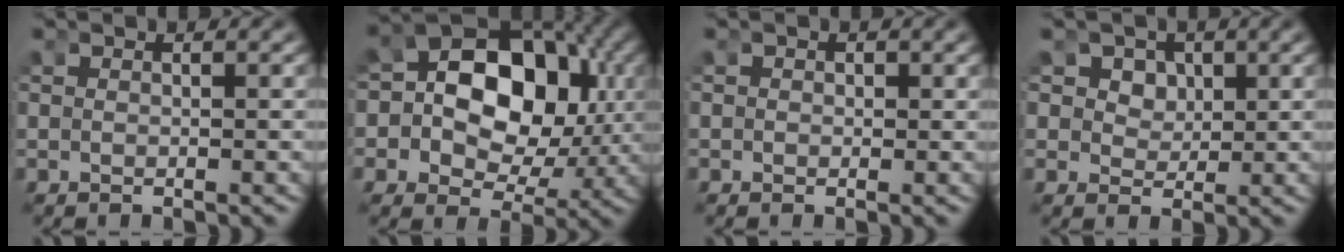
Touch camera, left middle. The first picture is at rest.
{"total": 17.4, "force": [1.1, 13.7, 10.7], "torque": [-0.205, -0.021, 0.012]}
{"total": 0.8, "force": [-0.1, 0.8, 0.2], "torque": [0.002, -0.001, -0.004]}
{"total": 6.2, "force": [1.9, 5.5, 2.4], "torque": [-0.066, -0.007, 0.028]}